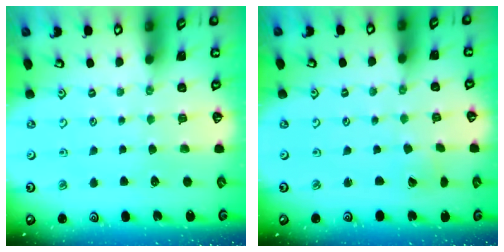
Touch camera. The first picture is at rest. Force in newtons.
{"total": 0.0}